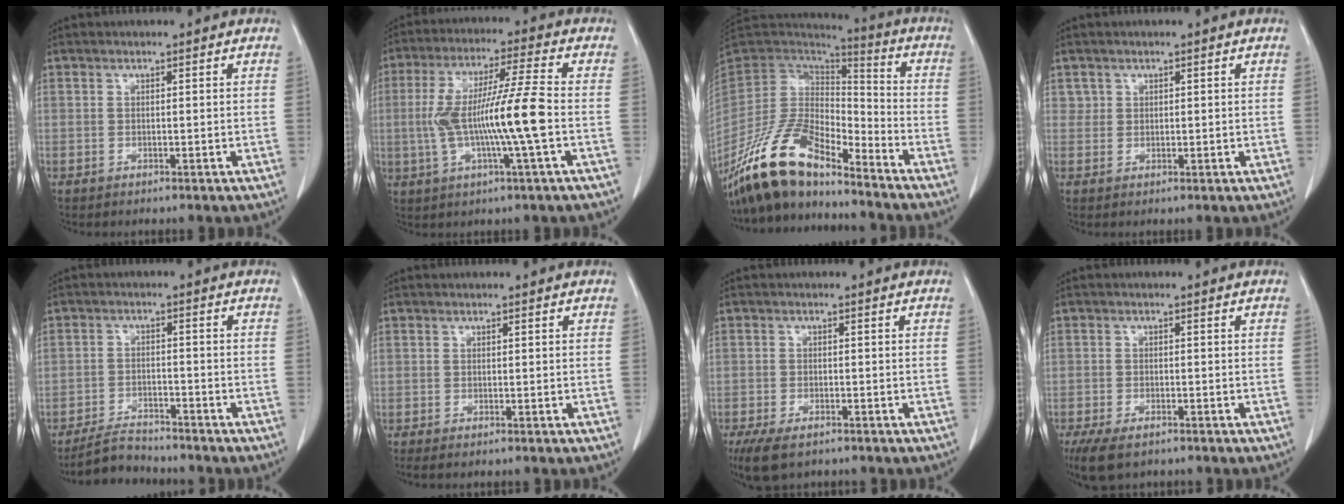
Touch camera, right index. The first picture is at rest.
{"total": 12.5, "force": [-1.7, -0.3, 12.4], "torque": [-0.242, 0.007, -0.034]}
{"total": 16.8, "force": [-13.9, 5.0, 8.1], "torque": [-0.153, 0.011, -0.262]}
{"total": 1.3, "force": [0.6, 1.1, -0.1], "torque": [0.015, 0.000, 0.005]}
{"total": 5.3, "force": [-5.1, 1.1, 0.7], "torque": [-0.015, -0.012, -0.090]}
{"total": 1.5, "force": [-1.2, 0.2, 0.9], "torque": [-0.013, -0.003, -0.014]}
{"total": 6.6, "force": [-4.8, 2.7, 3.7], "torque": [-0.064, -0.010, -0.078]}
{"total": 6.7, "force": [-4.9, 2.7, 3.7], "torque": [-0.063, -0.010, -0.079]}